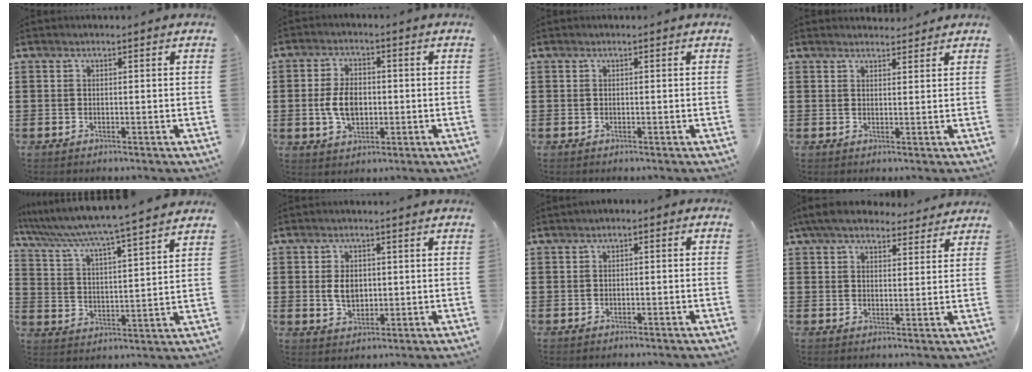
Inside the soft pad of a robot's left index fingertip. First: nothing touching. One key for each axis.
{"total": 6.1, "fx": -0.6, "fy": 3.7, "fz": 4.8, "tx": -0.097, "ty": 0.002, "tz": -0.016}
{"total": 0.0}
{"total": 1.9, "fx": 1.9, "fy": 0.2, "fz": 0.0, "tx": -0.005, "ty": -0.001, "tz": 0.037}
{"total": 5.1, "fx": 4.6, "fy": -1.0, "fz": 1.9, "tx": -0.061, "ty": -0.042, "tz": 0.070}
{"total": 3.9, "fx": 0.2, "fy": 2.6, "fz": 2.8, "tx": -0.053, "ty": 0.006, "tz": 0.000}
{"total": 1.4, "fx": -1.3, "fy": 0.4, "fz": 0.4, "tx": -0.011, "ty": 0.002, "tz": -0.028}
{"total": 5.9, "fx": 5.1, "fy": 1.7, "fz": 2.4, "tx": -0.063, "ty": -0.009, "tz": 0.096}